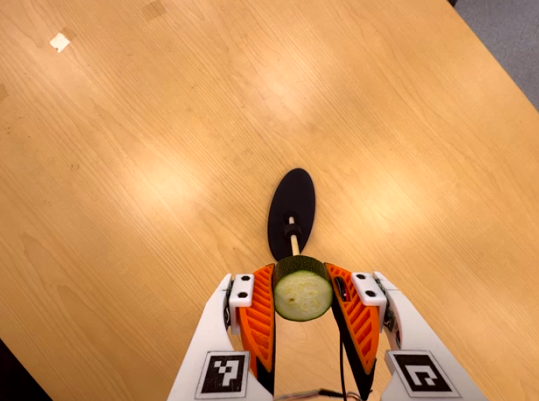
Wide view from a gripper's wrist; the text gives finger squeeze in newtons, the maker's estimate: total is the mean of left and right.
{"total": 10.7, "left": 9.9, "right": 11.6}